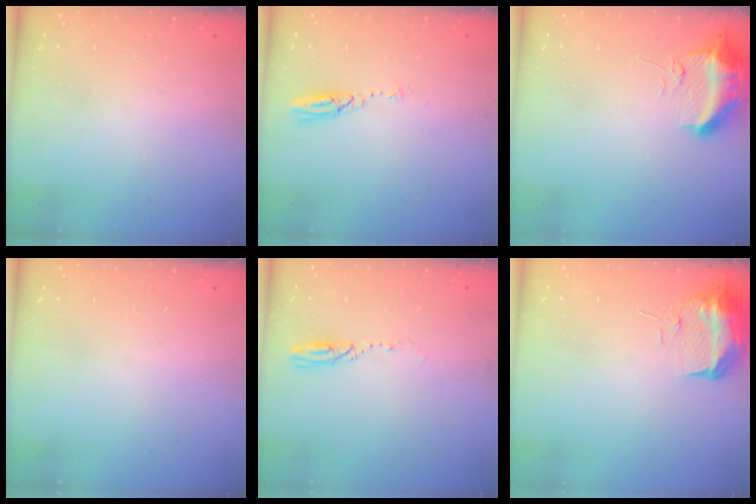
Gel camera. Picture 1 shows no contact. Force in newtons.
{"total": 3.9, "press": 3.9, "slide": 0.4}
{"total": 12.3, "press": 10.5, "slide": 6.3}
{"total": 0.0}
{"total": 2.9, "press": 2.9, "slide": 0.4}
{"total": 9.2, "press": 9.2, "slide": 1.1}